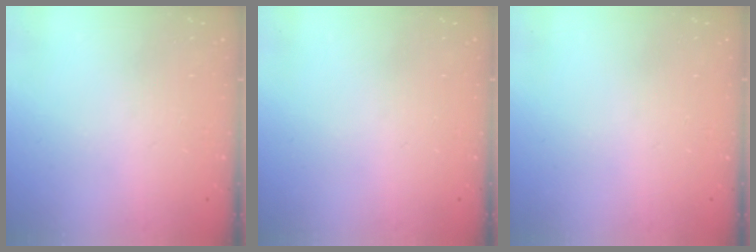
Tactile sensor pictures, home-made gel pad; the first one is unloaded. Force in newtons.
{"total": 0.0}
{"total": 0.0}